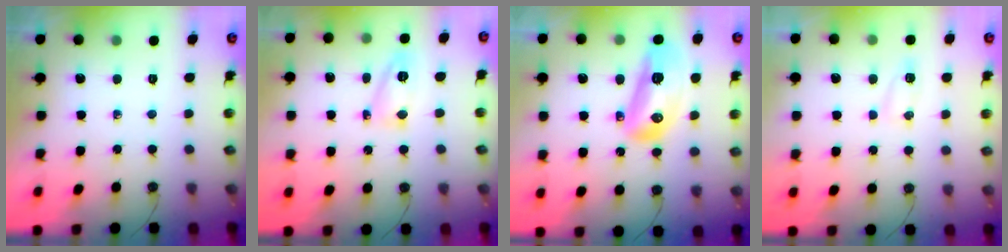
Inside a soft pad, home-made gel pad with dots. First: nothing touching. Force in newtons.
{"total": 8.5, "press": 8.4, "slide": 0.9}
{"total": 14.2, "press": 14.2, "slide": 1.5}
{"total": 4.6, "press": 4.6, "slide": 0.5}